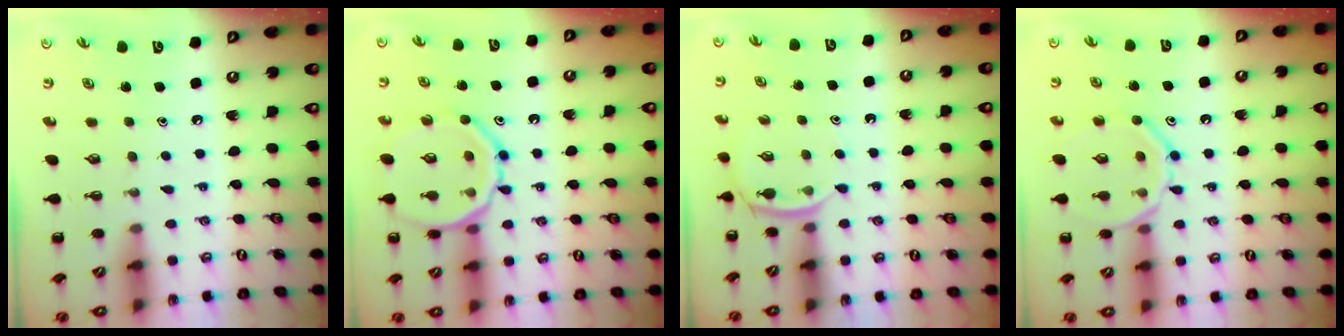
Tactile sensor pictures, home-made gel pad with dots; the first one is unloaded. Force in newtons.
{"total": 15.6, "press": 15.5, "slide": 2.0}
{"total": 4.4, "press": 4.1, "slide": 1.5}
{"total": 13.5, "press": 13.4, "slide": 1.4}